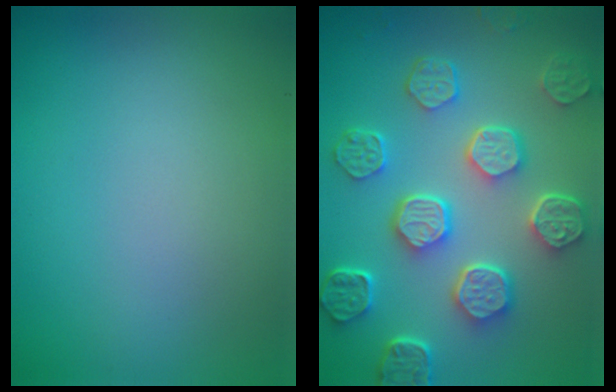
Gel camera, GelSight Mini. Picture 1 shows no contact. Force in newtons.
{"total": 8.0, "press": 6.1, "slide": 5.1}